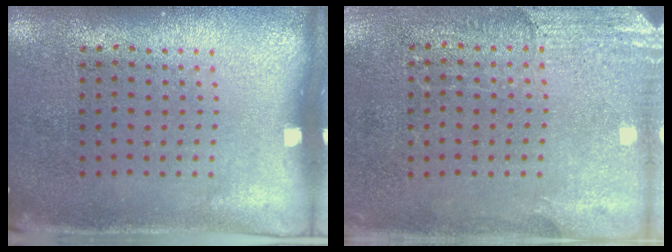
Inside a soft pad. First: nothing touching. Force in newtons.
{"total": 2.6, "press": 2.3, "slide": 1.2}